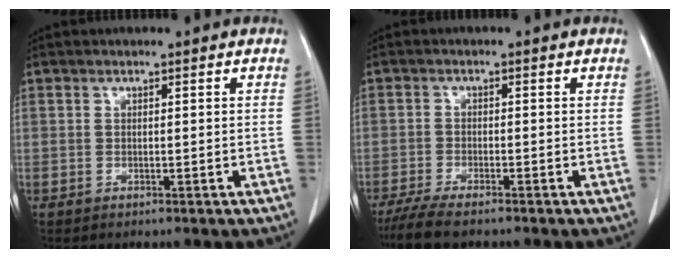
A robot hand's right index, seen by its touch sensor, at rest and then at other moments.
{"total": 5.9, "force": [-4.8, 0.8, 3.4], "torque": [-0.059, -0.015, -0.083]}